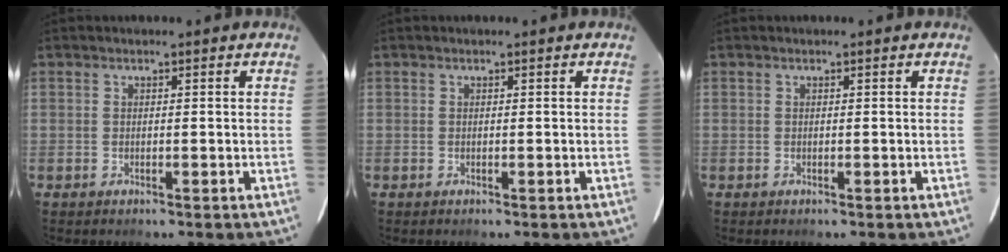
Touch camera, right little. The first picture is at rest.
{"total": 0.0}
{"total": 0.0}